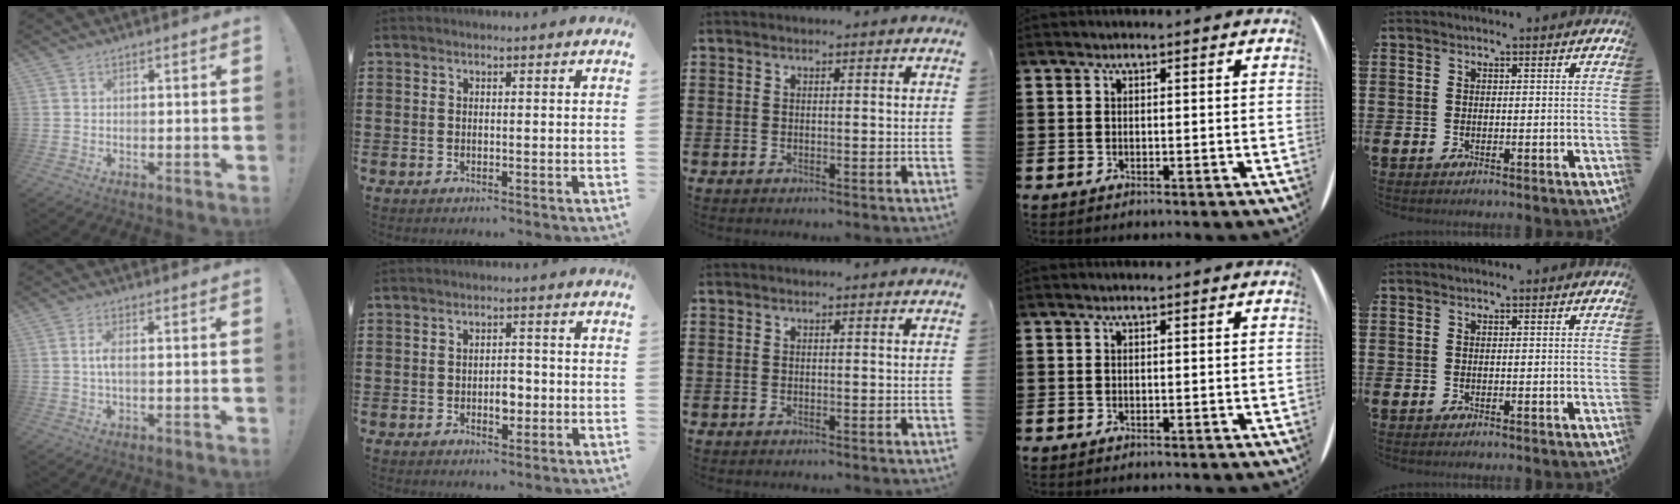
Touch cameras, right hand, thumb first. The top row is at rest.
{"thumb": {"total": 3.5, "force": [-0.2, 0.8, 3.4], "torque": [-0.068, 0.001, -0.008]}, "index": {"total": 3.3, "force": [-0.8, 1.7, 2.6], "torque": [-0.050, 0.003, -0.015]}}